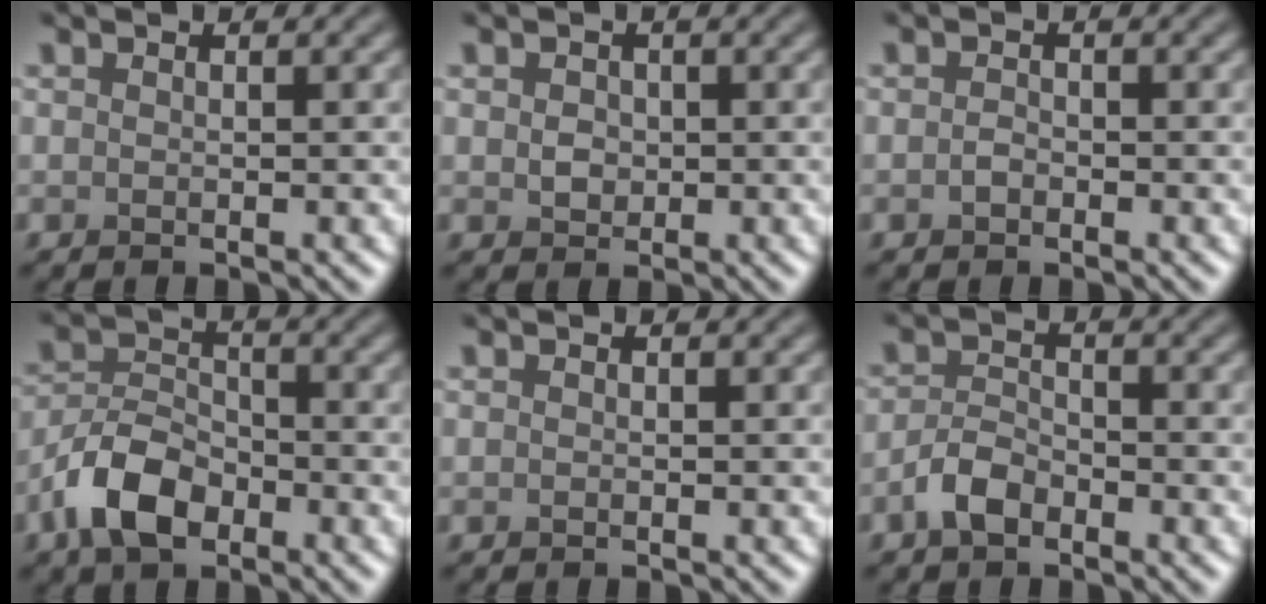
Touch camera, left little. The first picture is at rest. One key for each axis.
{"total": 1.4, "fx": 0.2, "fy": 1.2, "fz": 0.7, "tx": -0.014, "ty": -0.002, "tz": 0.002}
{"total": 0.8, "fx": -0.3, "fy": 0.6, "fz": 0.5, "tx": -0.012, "ty": -0.001, "tz": -0.008}
{"total": 5.5, "fx": -3.0, "fy": 3.1, "fz": 3.4, "tx": -0.063, "ty": 0.002, "tz": -0.066}
{"total": 0.0}
{"total": 2.6, "fx": -1.6, "fy": 1.3, "fz": 1.5, "tx": -0.032, "ty": 0.005, "tz": -0.037}